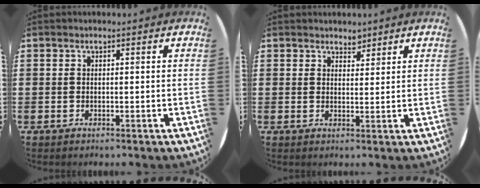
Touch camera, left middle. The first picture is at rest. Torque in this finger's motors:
{"motor_torque": [0.27, -0.19, -0.01, 0.02]}